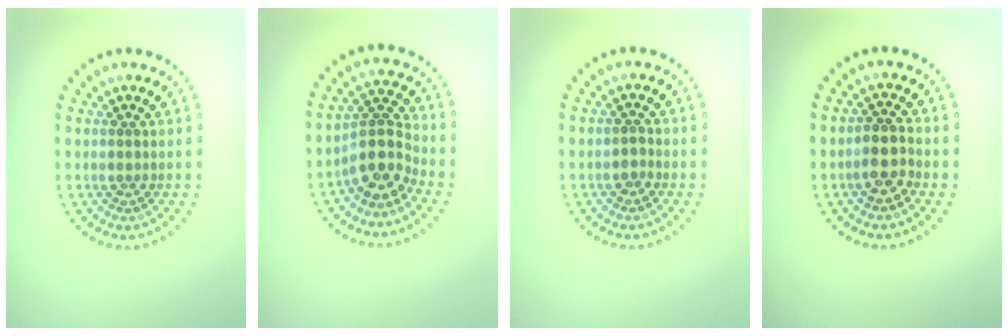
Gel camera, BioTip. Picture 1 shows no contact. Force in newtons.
{"total": 4.0, "press": 3.3, "slide": 2.2}
{"total": 0.5, "press": 0.5, "slide": 0.2}
{"total": 2.5, "press": 2.3, "slide": 0.9}